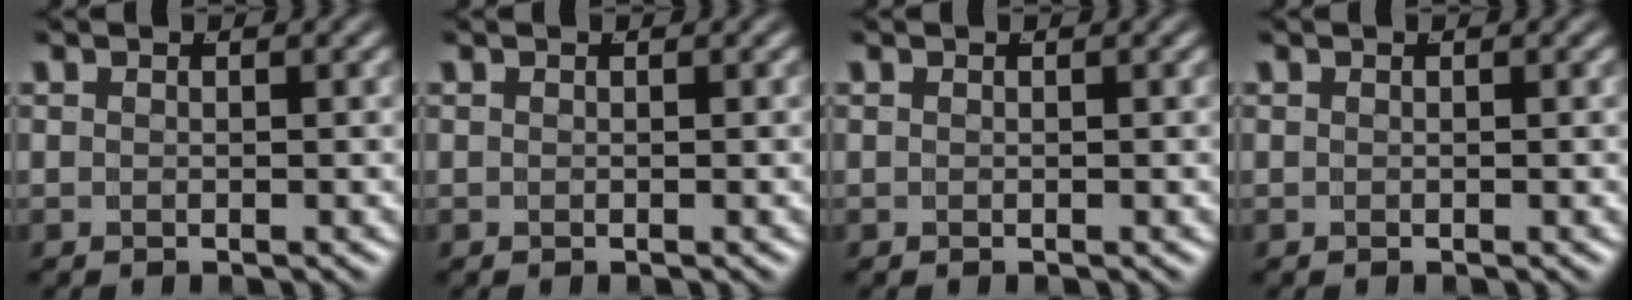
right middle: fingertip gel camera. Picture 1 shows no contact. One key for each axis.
{"total": 0.0}
{"total": 0.0}
{"total": 0.0}